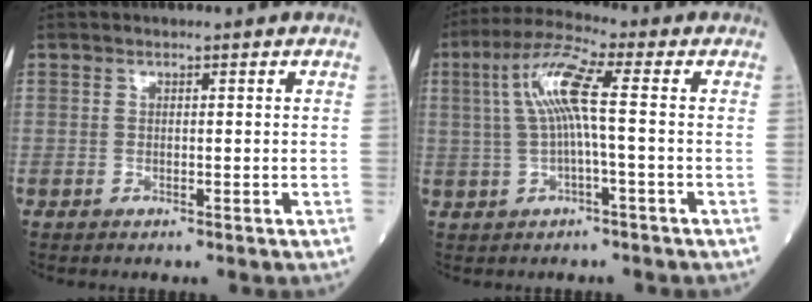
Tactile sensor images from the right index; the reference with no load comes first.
{"total": 8.1, "force": [0.9, 0.6, 8.1], "torque": [-0.167, 0.025, 0.015]}